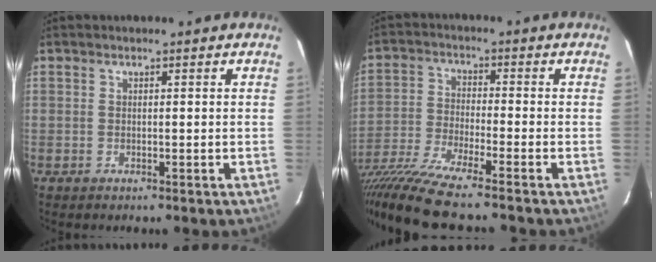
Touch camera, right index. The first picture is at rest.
{"total": 15.4, "force": [-13.1, -0.5, 8.1], "torque": [-0.181, -0.043, -0.252]}